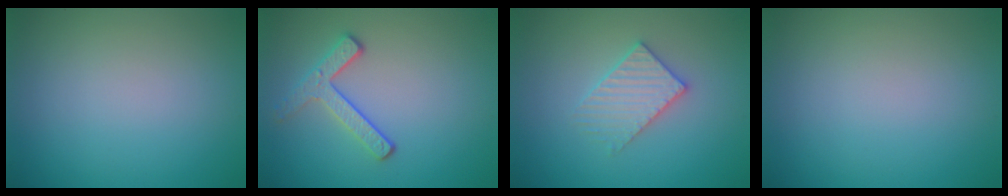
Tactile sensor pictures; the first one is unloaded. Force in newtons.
{"total": 2.7, "press": 2.3, "slide": 1.3}
{"total": 3.0, "press": 3.0, "slide": 0.5}
{"total": 0.0}